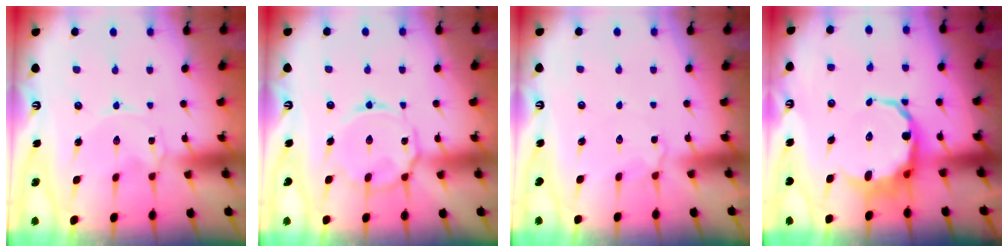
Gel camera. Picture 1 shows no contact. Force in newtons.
{"total": 11.4, "press": 11.4, "slide": 1.0}
{"total": 2.6, "press": 2.5, "slide": 0.7}
{"total": 10.5, "press": 10.0, "slide": 3.0}